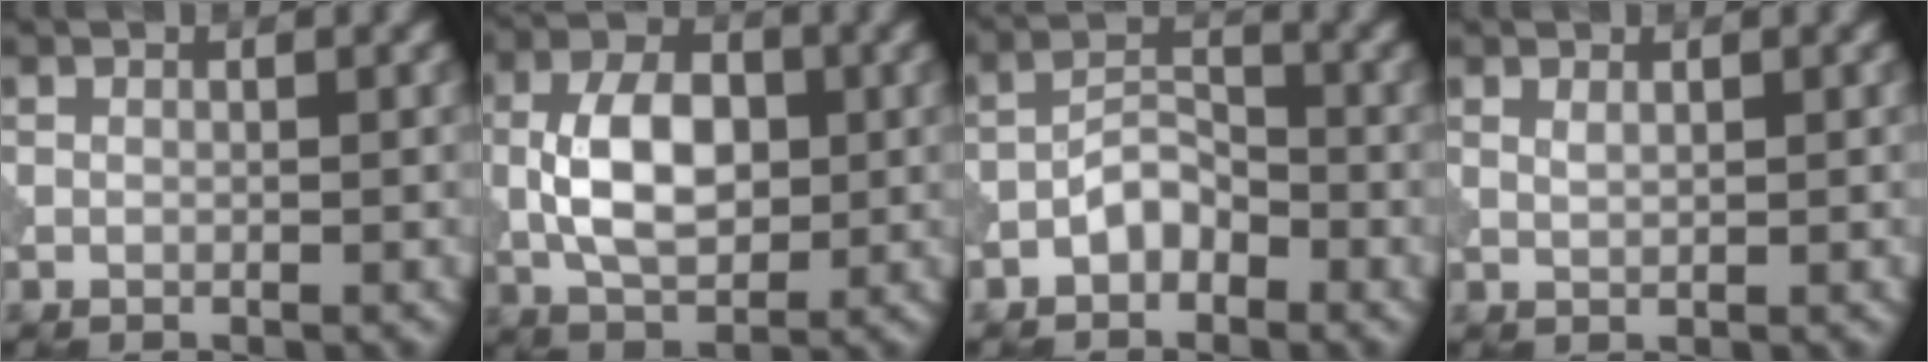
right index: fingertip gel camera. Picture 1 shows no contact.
{"total": 6.8, "force": [-0.3, 4.0, 5.5], "torque": [-0.108, 0.002, -0.008]}
{"total": 2.7, "force": [-1.7, 1.5, 1.5], "torque": [-0.022, 0.012, -0.033]}
{"total": 0.8, "force": [0.4, 0.2, 0.6], "torque": [-0.018, -0.002, 0.012]}